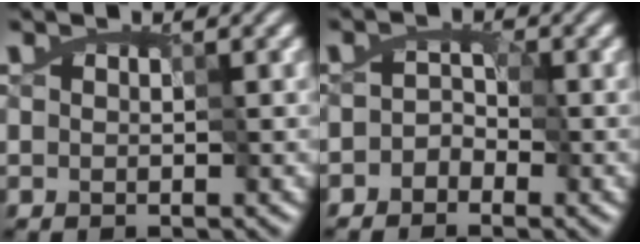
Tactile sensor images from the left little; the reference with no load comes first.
{"total": 2.4, "force": [-2.1, 1.2, -0.4], "torque": [0.039, 0.005, -0.037]}